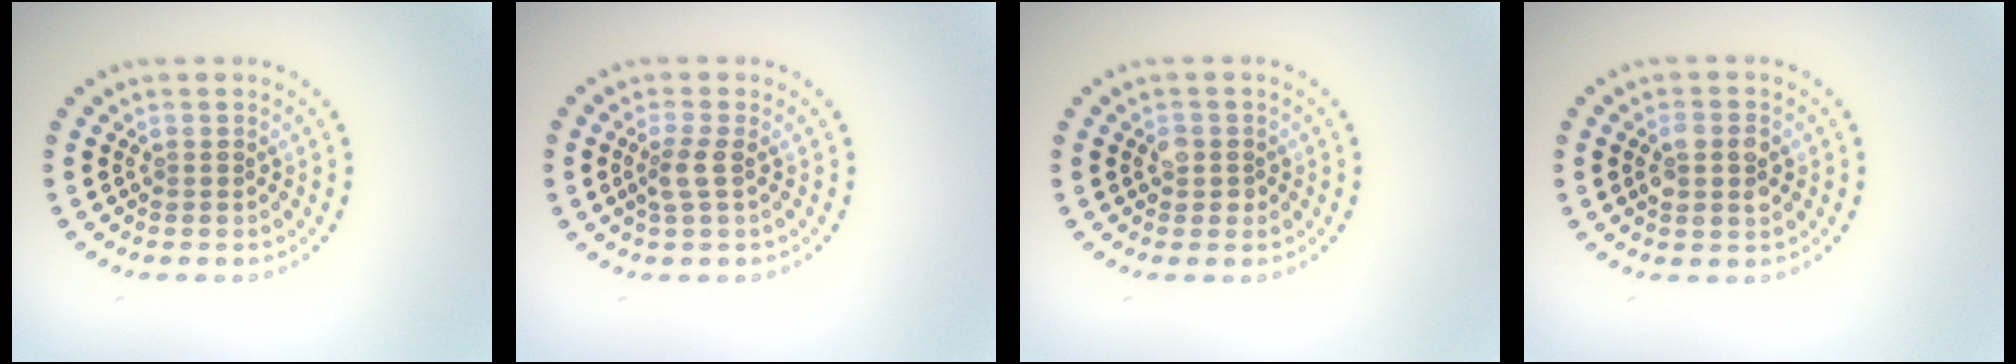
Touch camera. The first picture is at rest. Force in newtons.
{"total": 1.7, "press": 1.4, "slide": 0.8}
{"total": 1.5, "press": 1.5, "slide": 0.4}
{"total": 2.4, "press": 2.4, "slide": 0.3}